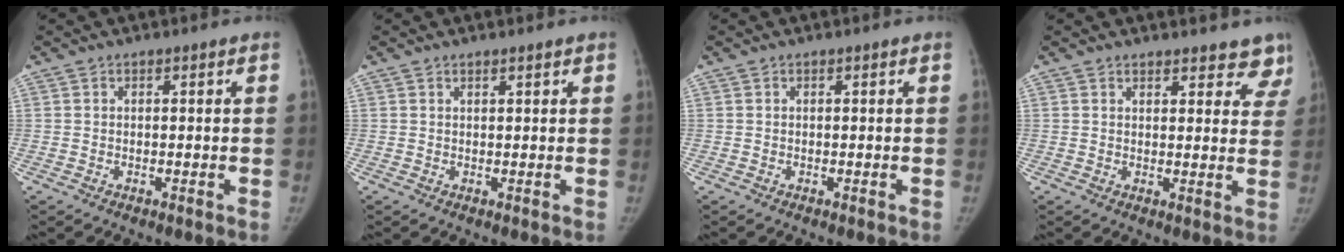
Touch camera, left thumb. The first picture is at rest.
{"total": 0.9, "force": [0.7, 0.2, 0.5], "torque": [-0.006, -0.004, 0.013]}
{"total": 0.0}
{"total": 8.4, "force": [7.6, 3.0, 1.6], "torque": [0.035, -0.032, 0.067]}